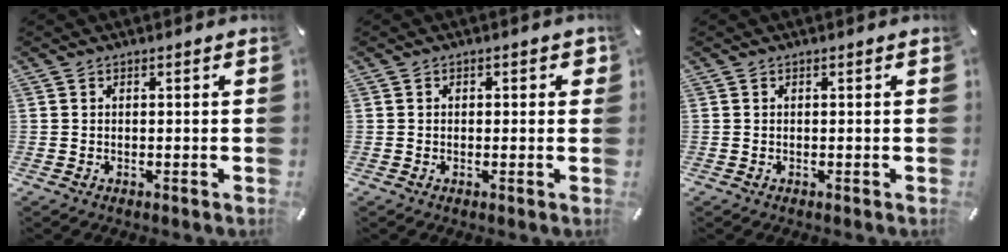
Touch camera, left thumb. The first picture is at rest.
{"total": 1.5, "force": [-0.2, 1.1, 1.0], "torque": [-0.010, 0.004, -0.007]}
{"total": 0.0}